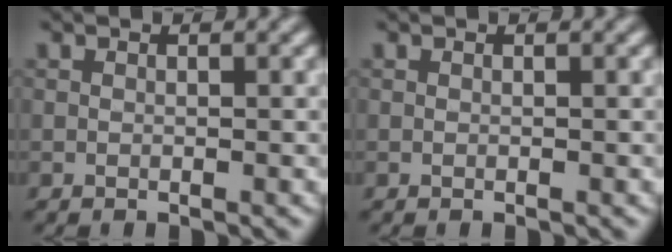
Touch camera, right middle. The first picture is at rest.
{"total": 0.0}